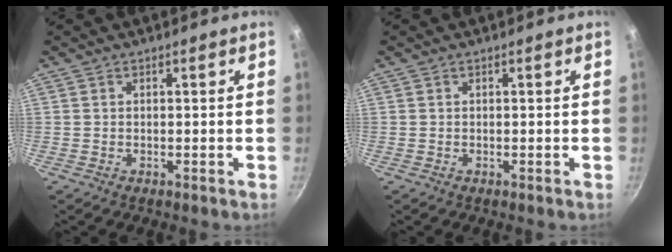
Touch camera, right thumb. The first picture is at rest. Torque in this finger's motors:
{"motor_torque": [-0.09, 0.04, 0.00, 0.00, 0.00]}